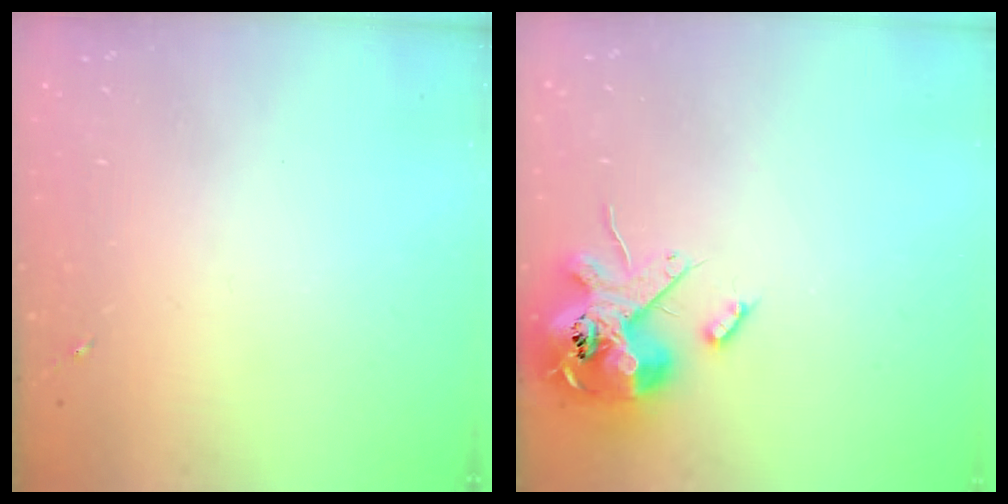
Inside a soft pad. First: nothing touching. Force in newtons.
{"total": 14.9, "press": 14.7, "slide": 2.6}